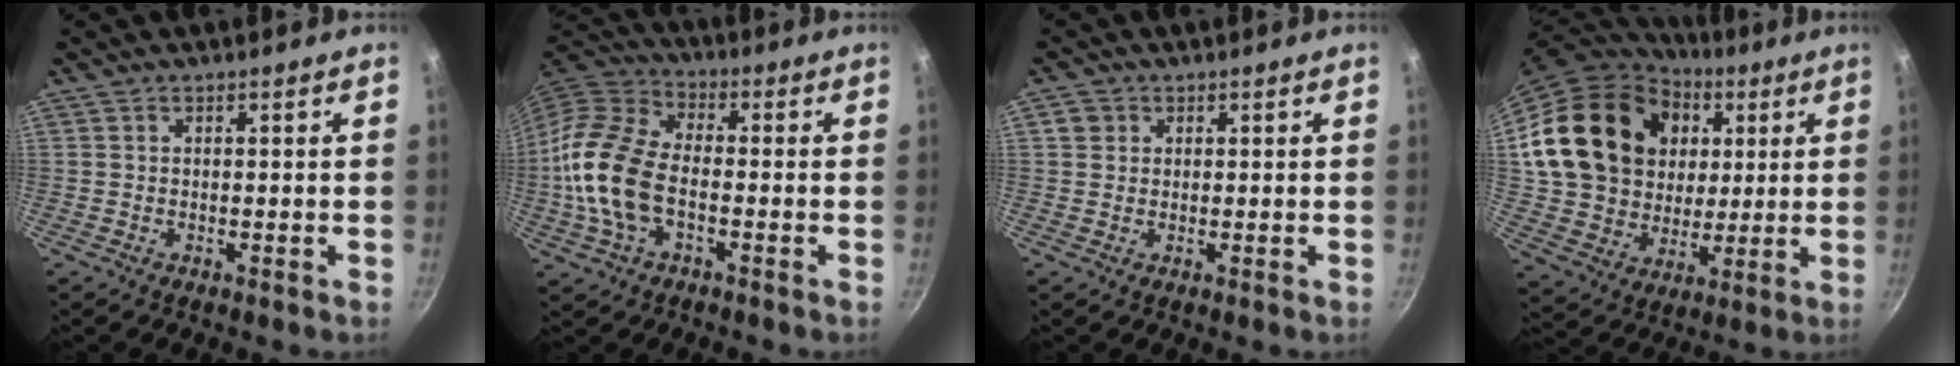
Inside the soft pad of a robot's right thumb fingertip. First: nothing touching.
{"total": 15.8, "force": [-2.8, 9.3, 12.5], "torque": [-0.241, 0.030, -0.070]}
{"total": 2.3, "force": [0.6, 2.1, 0.7], "torque": [-0.003, 0.005, 0.009]}
{"total": 25.5, "force": [6.8, 20.1, 14.1], "torque": [-0.234, 0.008, 0.130]}